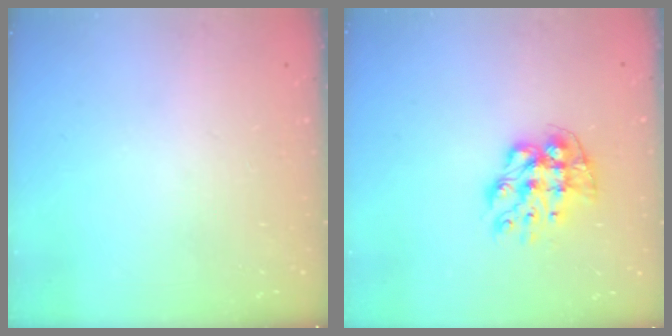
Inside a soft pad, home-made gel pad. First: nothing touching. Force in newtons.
{"total": 10.5, "press": 10.4, "slide": 0.9}